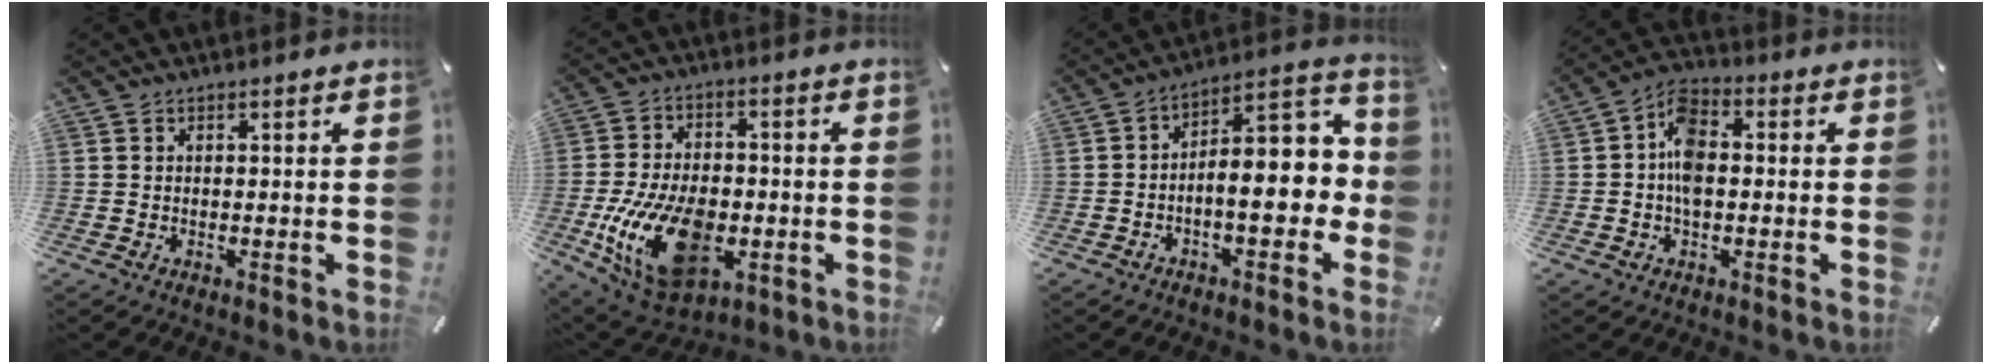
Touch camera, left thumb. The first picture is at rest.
{"total": 18.7, "force": [-4.8, 11.5, 14.0], "torque": [-0.286, 0.007, -0.076]}
{"total": 11.7, "force": [-2.2, 5.7, 10.0], "torque": [-0.124, -0.013, -0.040]}
{"total": 7.8, "force": [-0.6, 4.9, 6.1], "torque": [-0.120, 0.008, -0.014]}